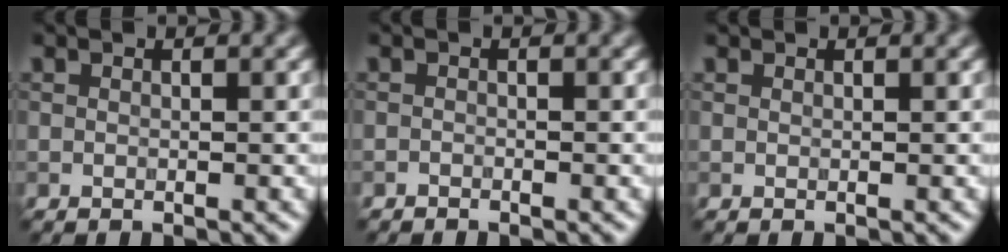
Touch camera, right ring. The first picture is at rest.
{"total": 0.6, "force": [-0.6, 0.1, 0.0], "torque": [0.001, -0.004, -0.013]}
{"total": 0.0}